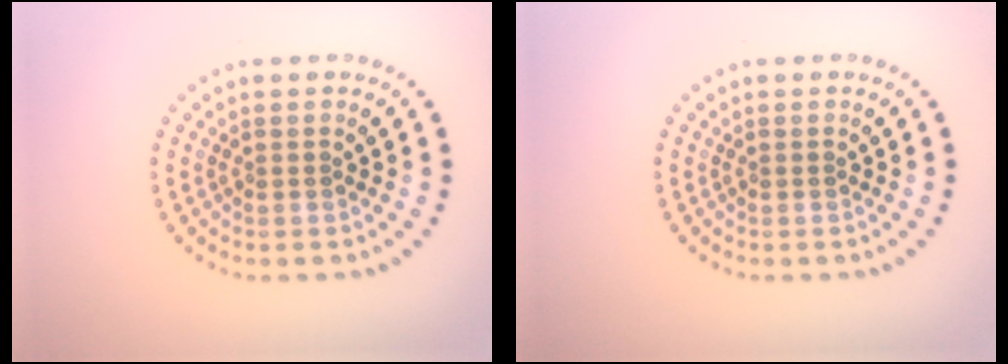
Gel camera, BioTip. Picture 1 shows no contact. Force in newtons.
{"total": 0.0}